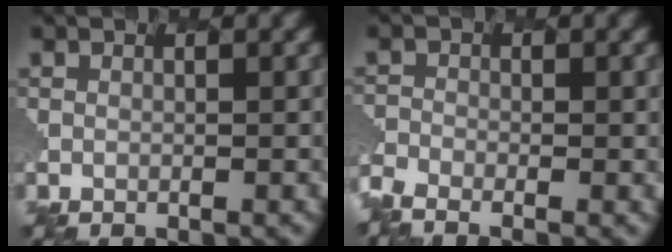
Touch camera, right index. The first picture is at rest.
{"total": 4.5, "force": [-3.9, 1.1, 2.0], "torque": [-0.052, -0.012, -0.075]}